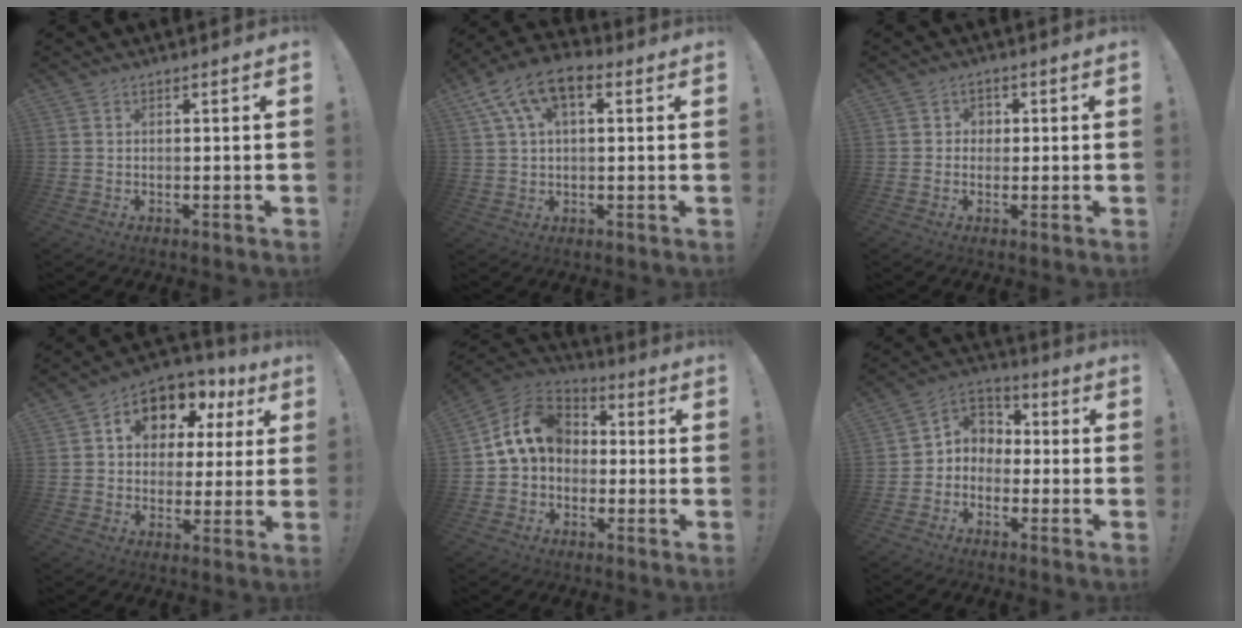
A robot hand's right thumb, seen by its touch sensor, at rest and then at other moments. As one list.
[{"total": 11.1, "force": [4.4, 6.3, 8.0], "torque": [-0.139, 0.000, 0.087]}, {"total": 2.6, "force": [0.0, 2.5, 0.5], "torque": [-0.010, 0.004, -0.001]}, {"total": 10.9, "force": [5.0, 7.8, 5.8], "torque": [-0.090, -0.033, 0.091]}, {"total": 13.3, "force": [2.0, 10.2, 8.3], "torque": [-0.146, 0.018, 0.043]}, {"total": 6.0, "force": [-2.1, 5.5, 1.1], "torque": [-0.024, 0.012, -0.032]}]